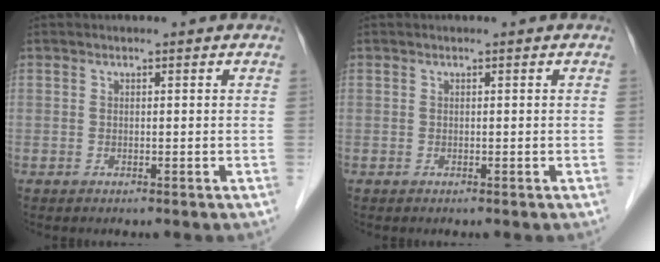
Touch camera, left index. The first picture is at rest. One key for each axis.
{"total": 0.0}